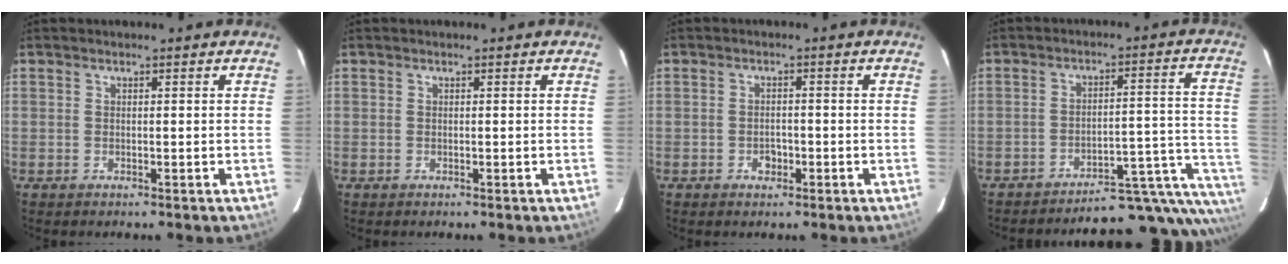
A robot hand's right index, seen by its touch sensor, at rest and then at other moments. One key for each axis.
{"total": 0.0}
{"total": 2.0, "fx": -0.9, "fy": 1.4, "fz": 1.1, "tx": -0.014, "ty": 0.005, "tz": -0.011}
{"total": 17.4, "fx": -15.1, "fy": 2.6, "fz": 8.1, "tx": -0.015, "ty": 0.046, "tz": -0.188}